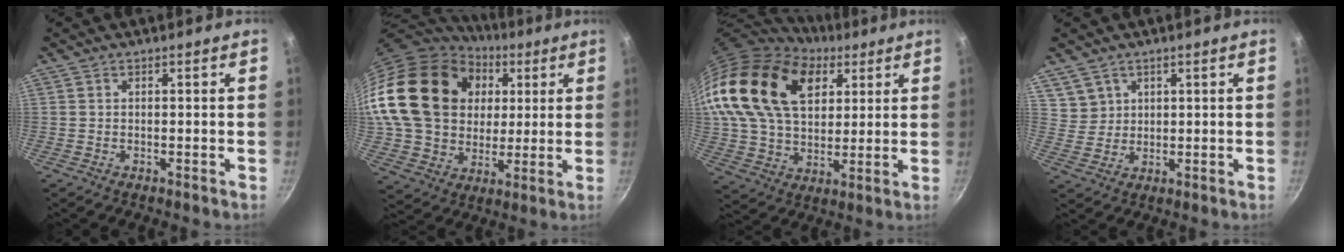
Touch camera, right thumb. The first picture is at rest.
{"total": 25.8, "force": [6.4, 20.2, 14.7], "torque": [-0.251, 0.011, 0.121]}
{"total": 24.0, "force": [11.7, 14.7, 14.9], "torque": [-0.243, -0.020, 0.210]}
{"total": 4.2, "force": [2.5, 3.4, 0.3], "torque": [0.019, 0.002, 0.051]}